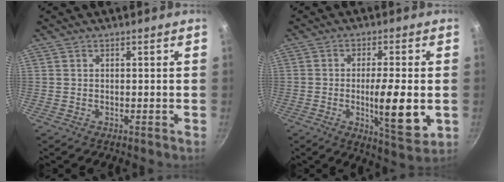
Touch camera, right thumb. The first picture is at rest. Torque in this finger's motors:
{"motor_torque": [3.19, 1.82, 1.63, -1.13, 0.83]}